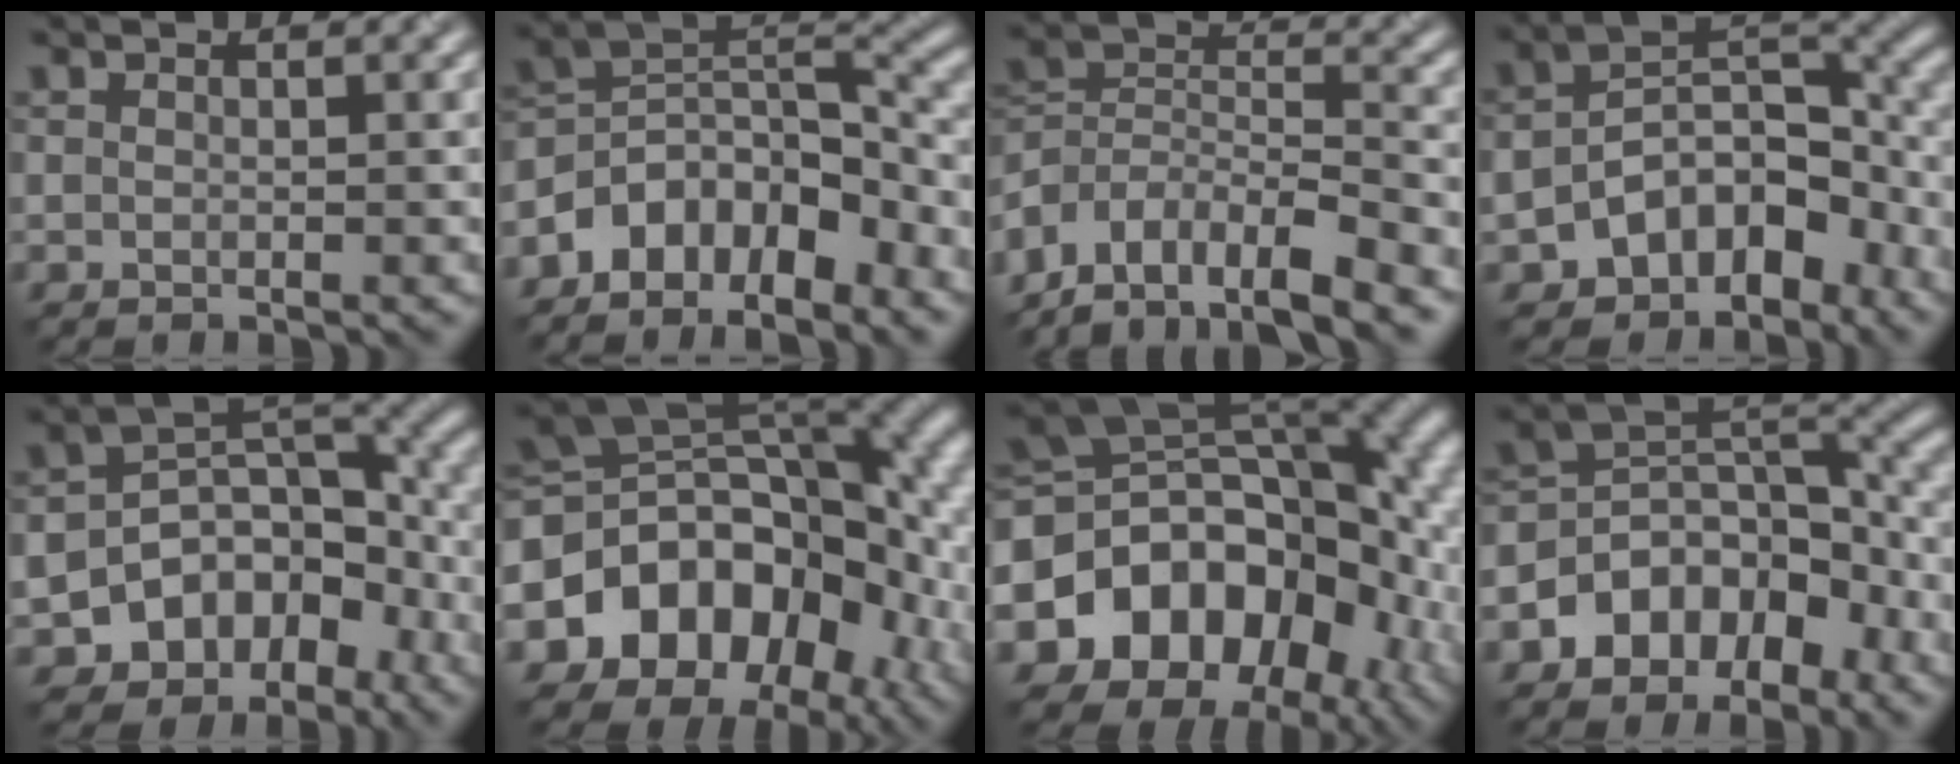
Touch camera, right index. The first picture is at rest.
{"total": 8.1, "force": [-5.1, 4.1, 4.9], "torque": [-0.070, 0.013, -0.107]}
{"total": 9.3, "force": [-6.9, 4.0, 4.8], "torque": [-0.085, 0.018, -0.121]}
{"total": 7.6, "force": [-3.8, 4.9, 4.4], "torque": [-0.047, 0.008, -0.071]}
{"total": 9.2, "force": [-4.1, 6.6, 5.0], "torque": [-0.065, -0.005, -0.068]}
{"total": 14.7, "force": [-3.3, 11.0, 9.2], "torque": [-0.145, 0.011, -0.064]}
{"total": 16.5, "force": [-3.6, 12.5, 10.3], "torque": [-0.168, 0.000, -0.062]}
{"total": 8.4, "force": [-4.0, 5.6, 4.9], "torque": [-0.062, 0.017, -0.082]}